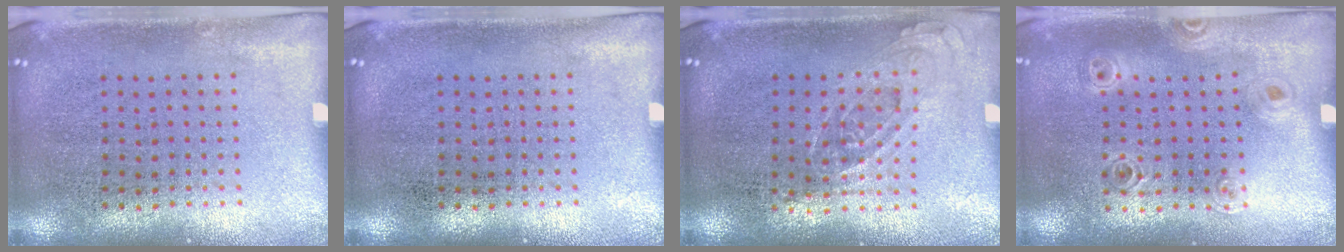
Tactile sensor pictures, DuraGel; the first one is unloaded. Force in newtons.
{"total": 0.0}
{"total": 0.7, "press": 0.6, "slide": 0.3}
{"total": 1.0, "press": 0.9, "slide": 0.2}